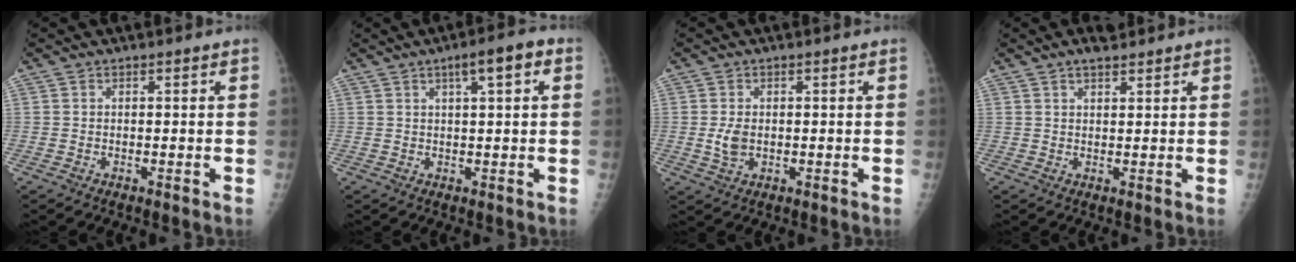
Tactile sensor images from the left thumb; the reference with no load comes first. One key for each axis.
{"total": 5.5, "fx": 2.3, "fy": 1.0, "fz": 4.8, "tx": -0.066, "ty": 0.009, "tz": 0.030}
{"total": 3.3, "fx": -0.2, "fy": 2.2, "fz": 2.5, "tx": -0.048, "ty": -0.004, "tz": -0.002}
{"total": 3.0, "fx": 2.3, "fy": 1.1, "fz": 1.5, "tx": -0.018, "ty": -0.009, "tz": 0.035}